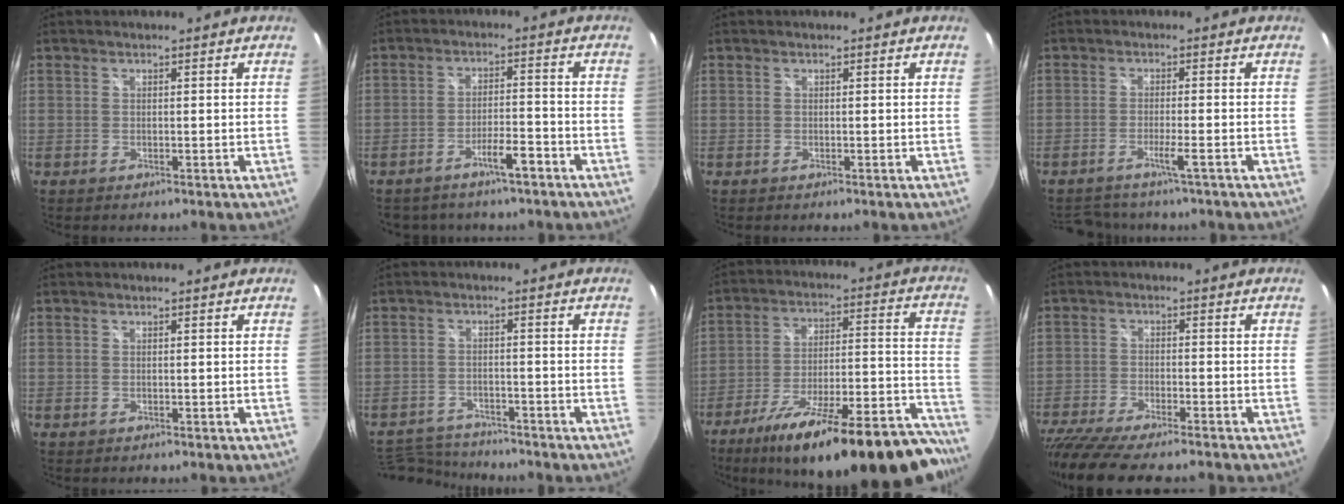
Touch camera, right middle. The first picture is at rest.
{"total": 5.2, "force": [-4.0, 1.8, 2.9], "torque": [-0.055, 0.007, -0.059]}
{"total": 0.0}
{"total": 6.3, "force": [-5.4, 1.1, 3.1], "torque": [-0.068, -0.009, -0.085]}
{"total": 0.0}
{"total": 9.8, "force": [-9.1, 2.5, 2.4], "torque": [-0.074, -0.002, -0.151]}
{"total": 30.8, "force": [-25.3, 6.7, 16.2], "torque": [-0.224, -0.023, -0.357]}
{"total": 15.7, "force": [-13.2, 2.5, 8.1], "torque": [-0.177, -0.052, -0.222]}